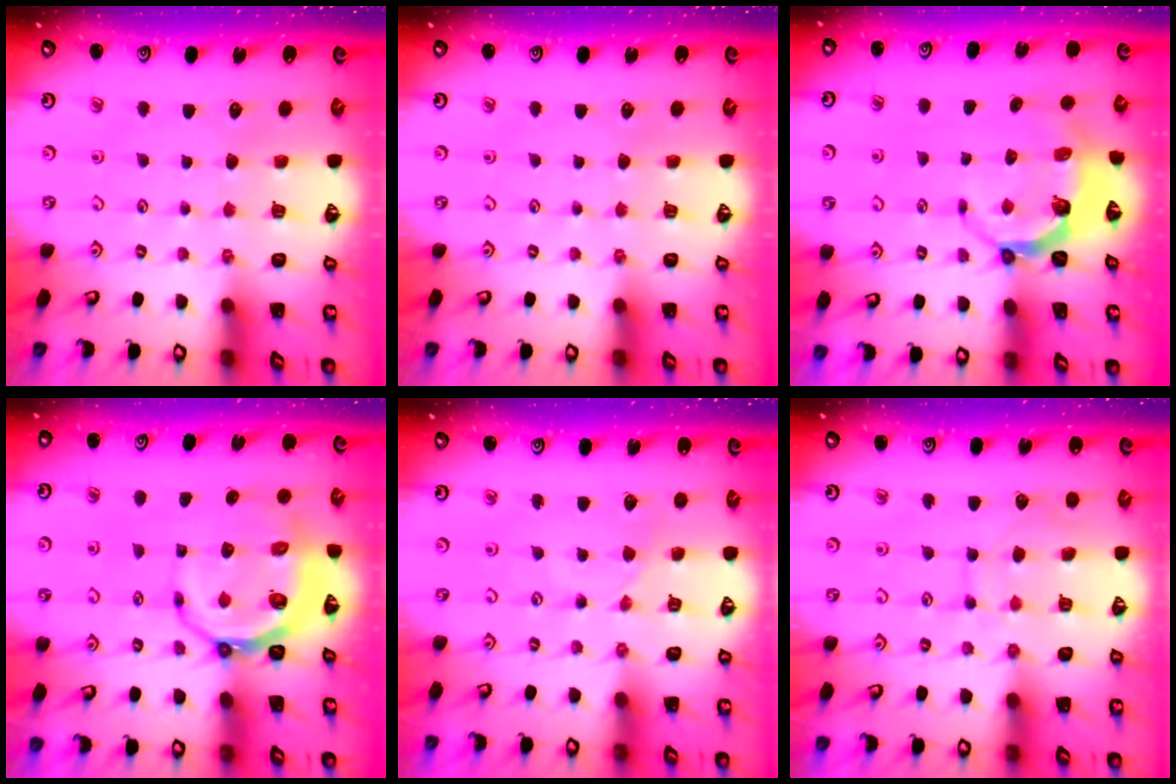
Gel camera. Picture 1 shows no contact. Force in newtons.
{"total": 0.0}
{"total": 5.4, "press": 4.3, "slide": 3.2}
{"total": 8.1, "press": 7.4, "slide": 3.2}
{"total": 1.8, "press": 1.7, "slide": 0.4}
{"total": 8.1, "press": 8.1, "slide": 0.5}